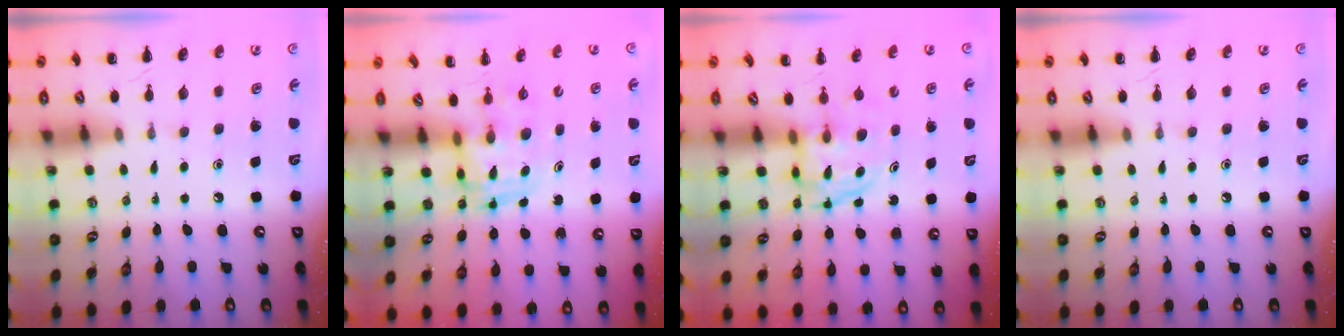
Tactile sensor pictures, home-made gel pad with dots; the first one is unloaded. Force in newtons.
{"total": 3.6, "press": 3.5, "slide": 0.7}
{"total": 3.7, "press": 3.7, "slide": 0.3}
{"total": 0.0}